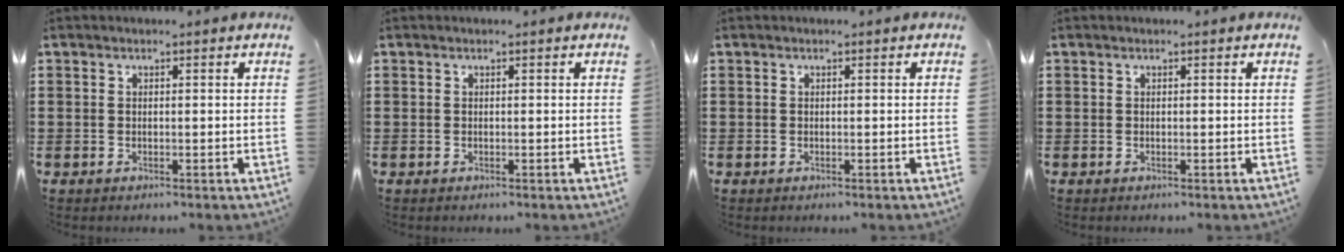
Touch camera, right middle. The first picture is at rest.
{"total": 0.0}
{"total": 0.0}
{"total": 0.0}